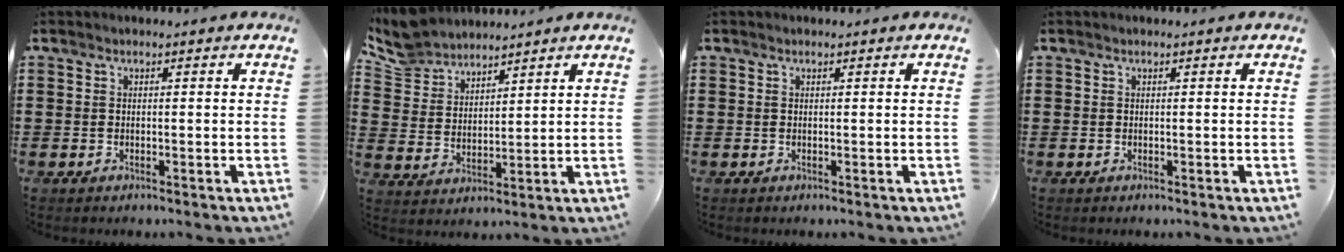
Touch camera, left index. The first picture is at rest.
{"total": 6.5, "force": [6.1, 2.3, 1.0], "torque": [-0.050, -0.017, 0.113]}
{"total": 0.0}
{"total": 0.0}